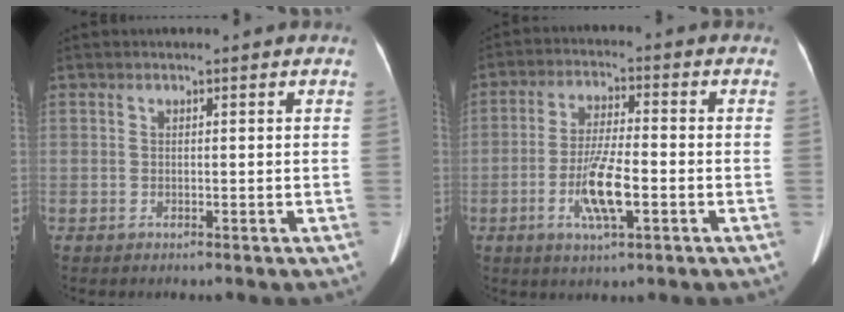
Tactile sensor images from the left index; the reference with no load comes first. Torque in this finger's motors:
{"motor_torque": [0.94, 0.83, 0.20, 0.05]}